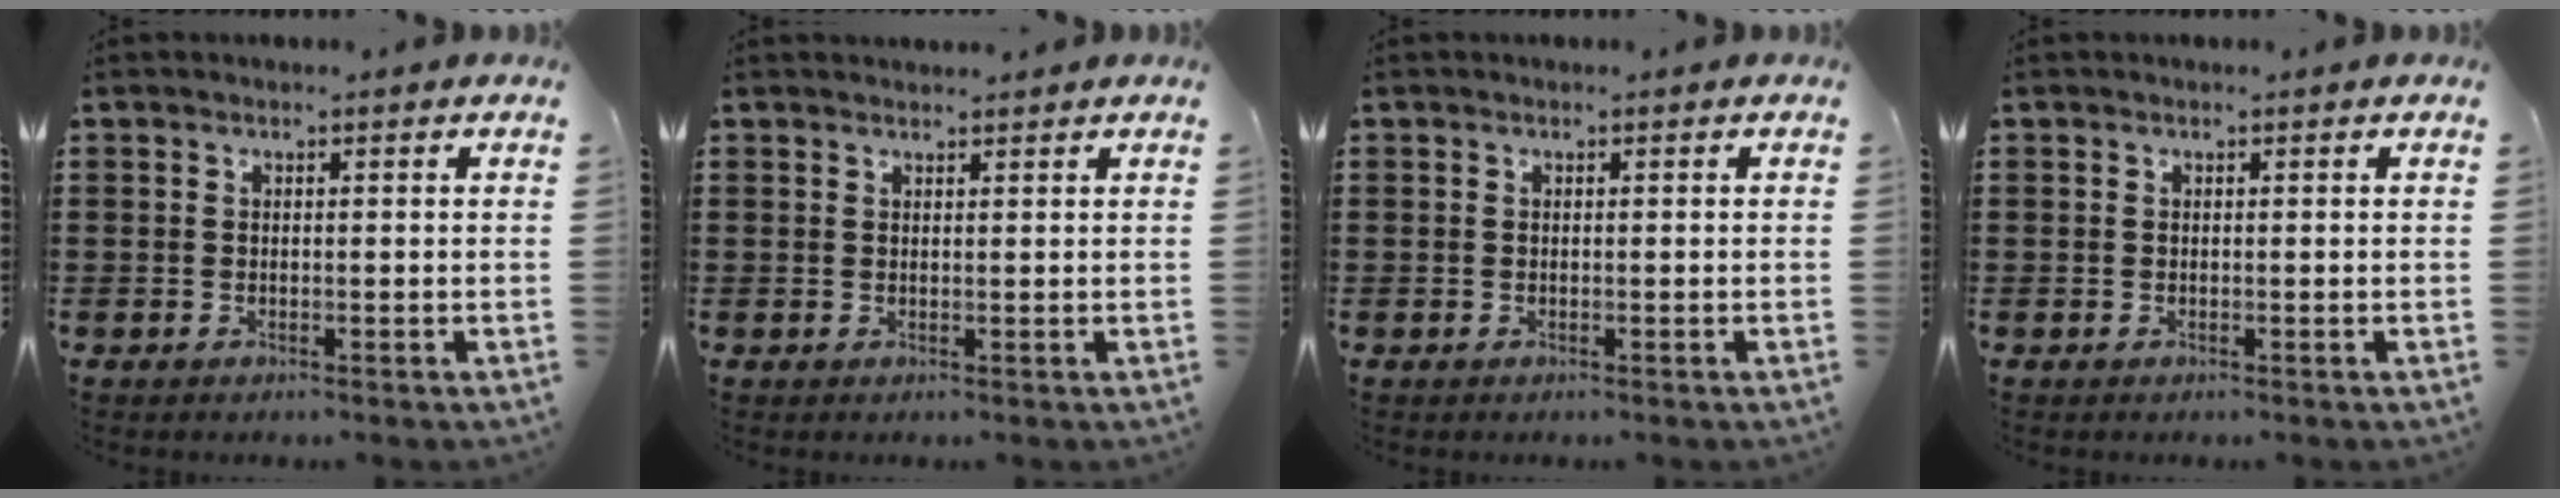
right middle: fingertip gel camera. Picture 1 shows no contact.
{"total": 1.1, "force": [1.1, -0.2, 0.0], "torque": [-0.002, -0.001, 0.022]}
{"total": 0.0}
{"total": 0.0}